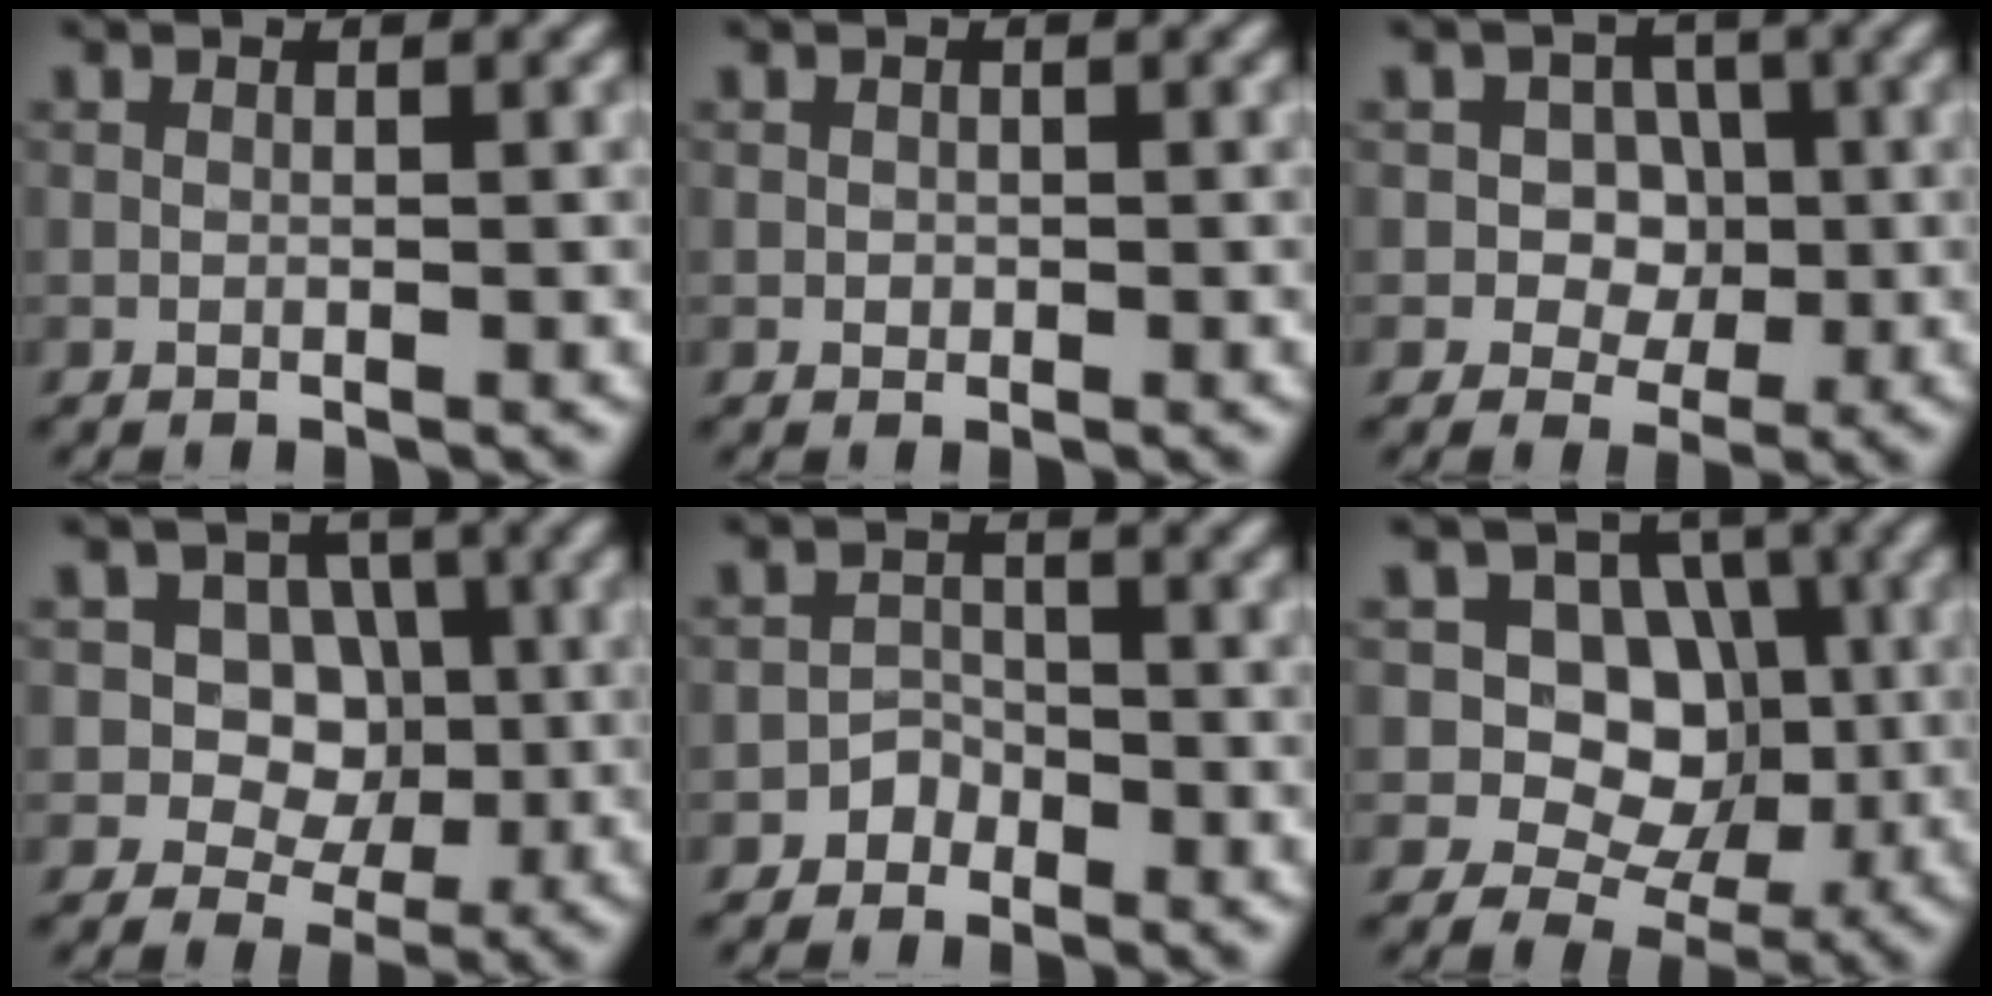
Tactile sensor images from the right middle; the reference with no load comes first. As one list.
[{"total": 0.5, "force": [0.0, 0.5, 0.1], "torque": [0.003, -0.004, -0.001]}, {"total": 4.4, "force": [-0.1, 4.0, 1.9], "torque": [0.003, 0.021, -0.024]}, {"total": 6.1, "force": [0.7, 5.3, 2.9], "torque": [-0.014, 0.020, -0.015]}, {"total": 1.5, "force": [-1.1, 1.1, -0.1], "torque": [0.013, 0.011, -0.019]}, {"total": 8.2, "force": [0.7, 7.2, 3.9], "torque": [-0.041, 0.025, -0.026]}]